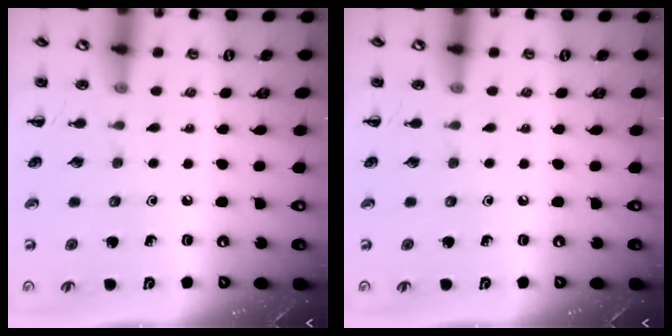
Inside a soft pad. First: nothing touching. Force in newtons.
{"total": 0.0}